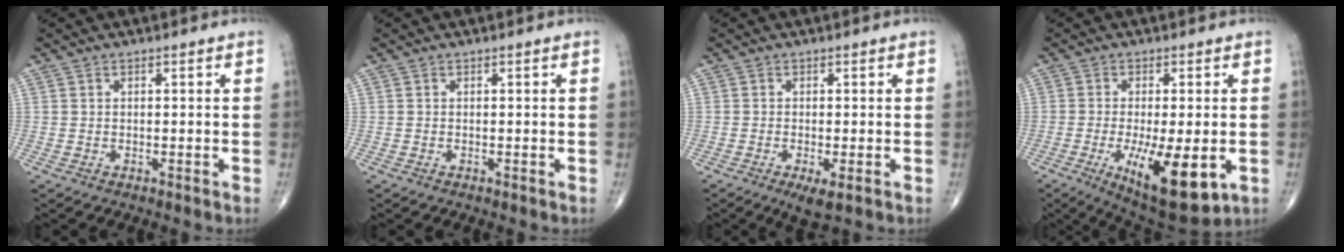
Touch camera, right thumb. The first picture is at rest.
{"total": 0.0}
{"total": 3.5, "force": [-1.4, 0.9, 3.1], "torque": [-0.057, -0.011, -0.026]}
{"total": 13.8, "force": [-3.9, 4.5, 12.4], "torque": [-0.199, -0.022, -0.048]}